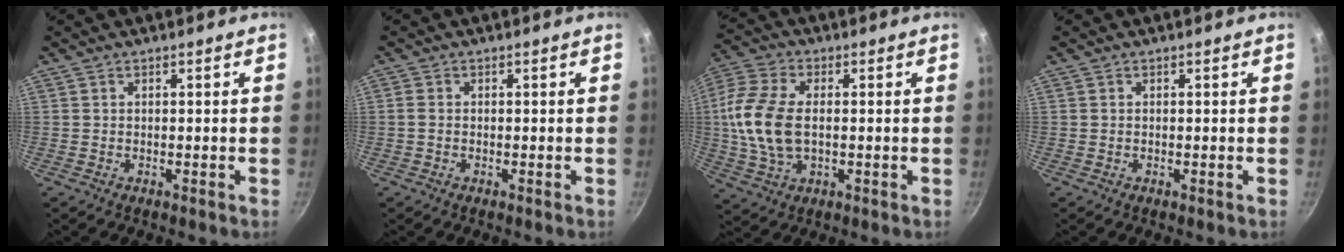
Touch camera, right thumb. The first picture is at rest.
{"total": 2.8, "force": [-0.2, 2.0, 2.0], "torque": [-0.050, 0.007, -0.008]}
{"total": 13.6, "force": [0.2, 8.0, 11.0], "torque": [-0.228, 0.015, -0.004]}
{"total": 0.0}